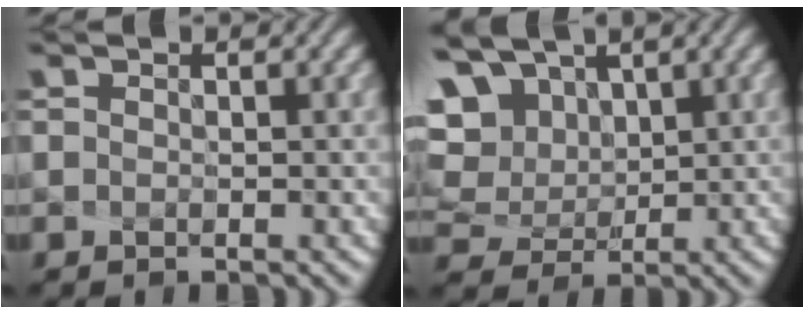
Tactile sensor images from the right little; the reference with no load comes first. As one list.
[{"total": 11.9, "force": [5.7, 8.3, 6.3], "torque": [-0.151, 0.030, 0.109]}]